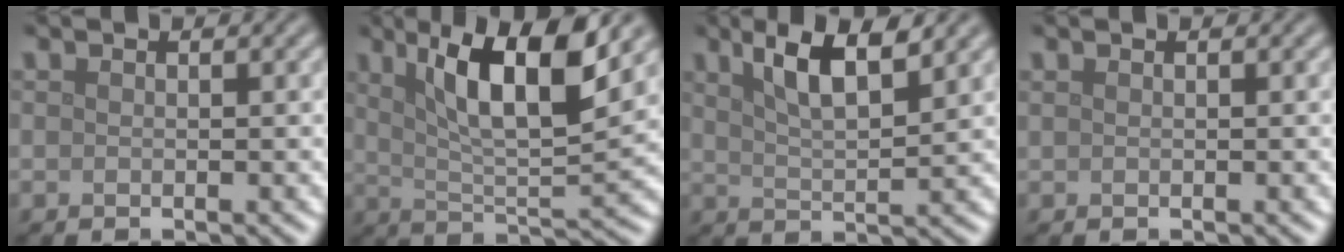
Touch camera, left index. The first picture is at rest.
{"total": 9.0, "force": [4.1, 2.2, 7.7], "torque": [-0.125, -0.002, 0.072]}
{"total": 5.4, "force": [3.2, 1.4, 4.1], "torque": [-0.068, 0.007, 0.055]}
{"total": 0.0}